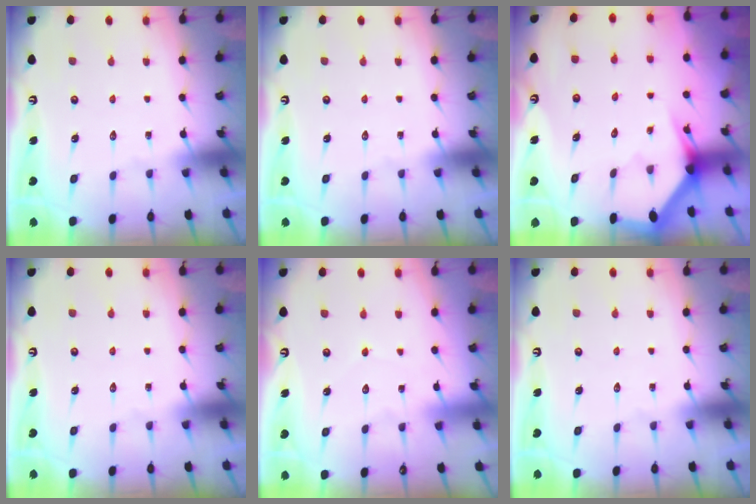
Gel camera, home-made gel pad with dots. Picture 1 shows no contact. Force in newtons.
{"total": 0.0}
{"total": 3.0, "press": 3.0, "slide": 0.1}
{"total": 0.0}
{"total": 2.8, "press": 2.7, "slide": 0.4}
{"total": 0.0}